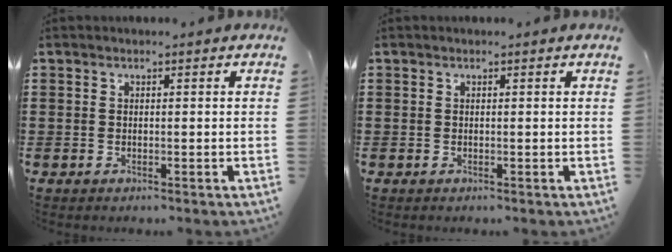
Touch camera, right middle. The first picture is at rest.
{"total": 0.0}